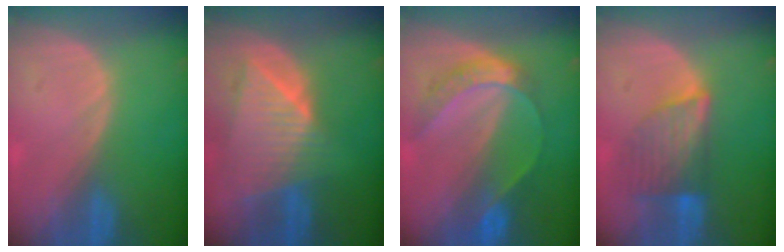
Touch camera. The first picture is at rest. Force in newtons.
{"total": 8.9, "press": 7.9, "slide": 4.2}
{"total": 6.9, "press": 5.7, "slide": 3.9}
{"total": 6.9, "press": 6.5, "slide": 2.2}